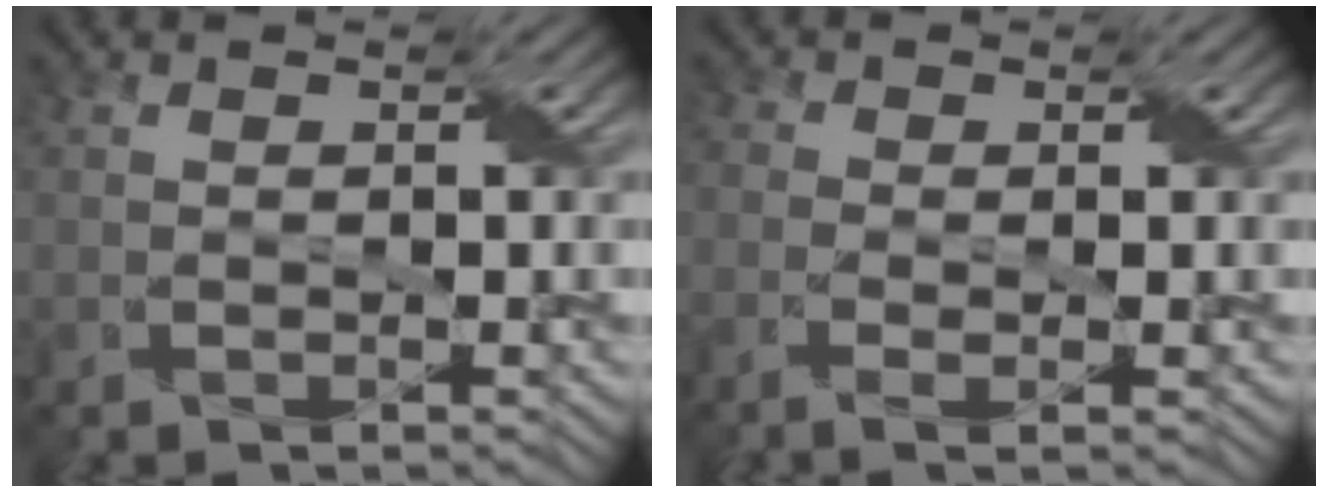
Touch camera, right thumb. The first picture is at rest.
{"total": 3.1, "force": [-1.5, 0.9, 2.6], "torque": [-0.051, -0.001, -0.035]}